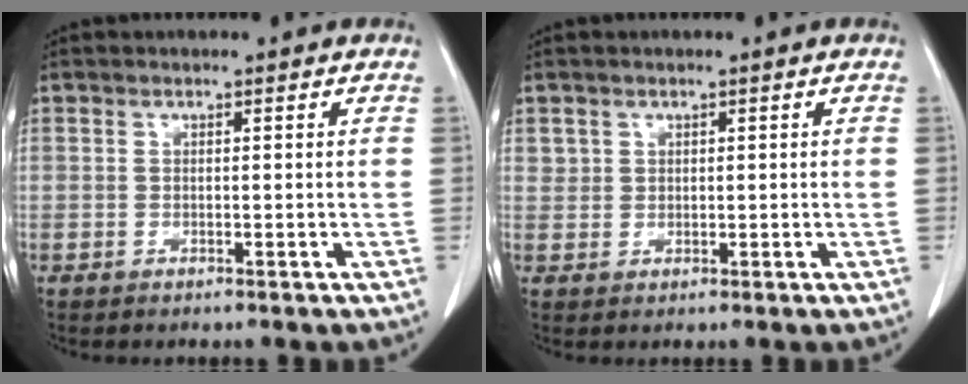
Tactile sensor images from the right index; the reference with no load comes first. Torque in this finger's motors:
{"motor_torque": [-0.13, 0.15, 0.00, -0.01]}